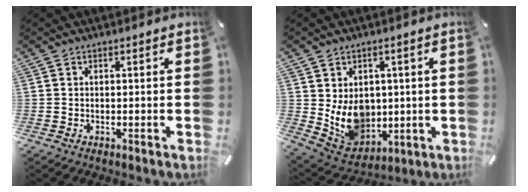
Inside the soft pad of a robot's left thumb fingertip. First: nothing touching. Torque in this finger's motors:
{"motor_torque": [1.94, 2.06, 0.56, -0.43, 0.13]}